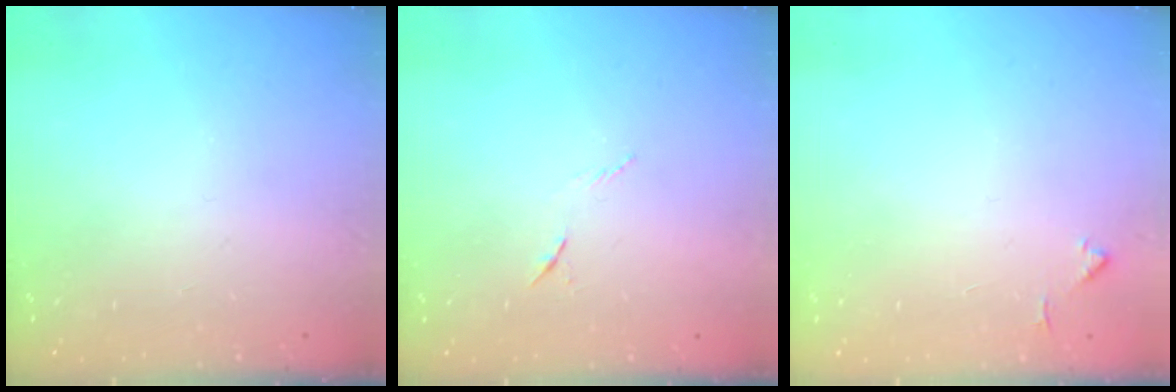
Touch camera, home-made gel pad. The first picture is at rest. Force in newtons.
{"total": 6.2, "press": 6.1, "slide": 0.9}
{"total": 3.5, "press": 3.5, "slide": 0.5}